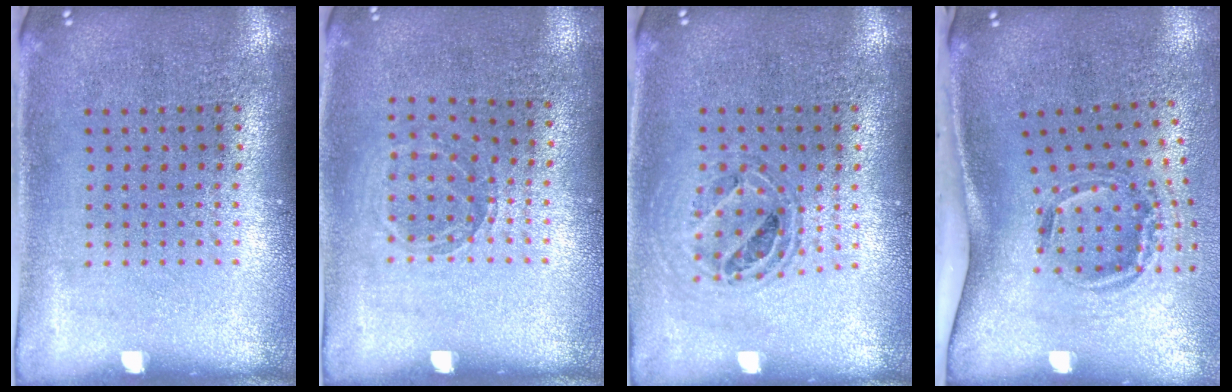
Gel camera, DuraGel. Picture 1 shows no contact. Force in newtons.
{"total": 0.8, "press": 0.8, "slide": 0.1}
{"total": 0.9, "press": 0.9, "slide": 0.1}
{"total": 2.0, "press": 1.2, "slide": 1.6}